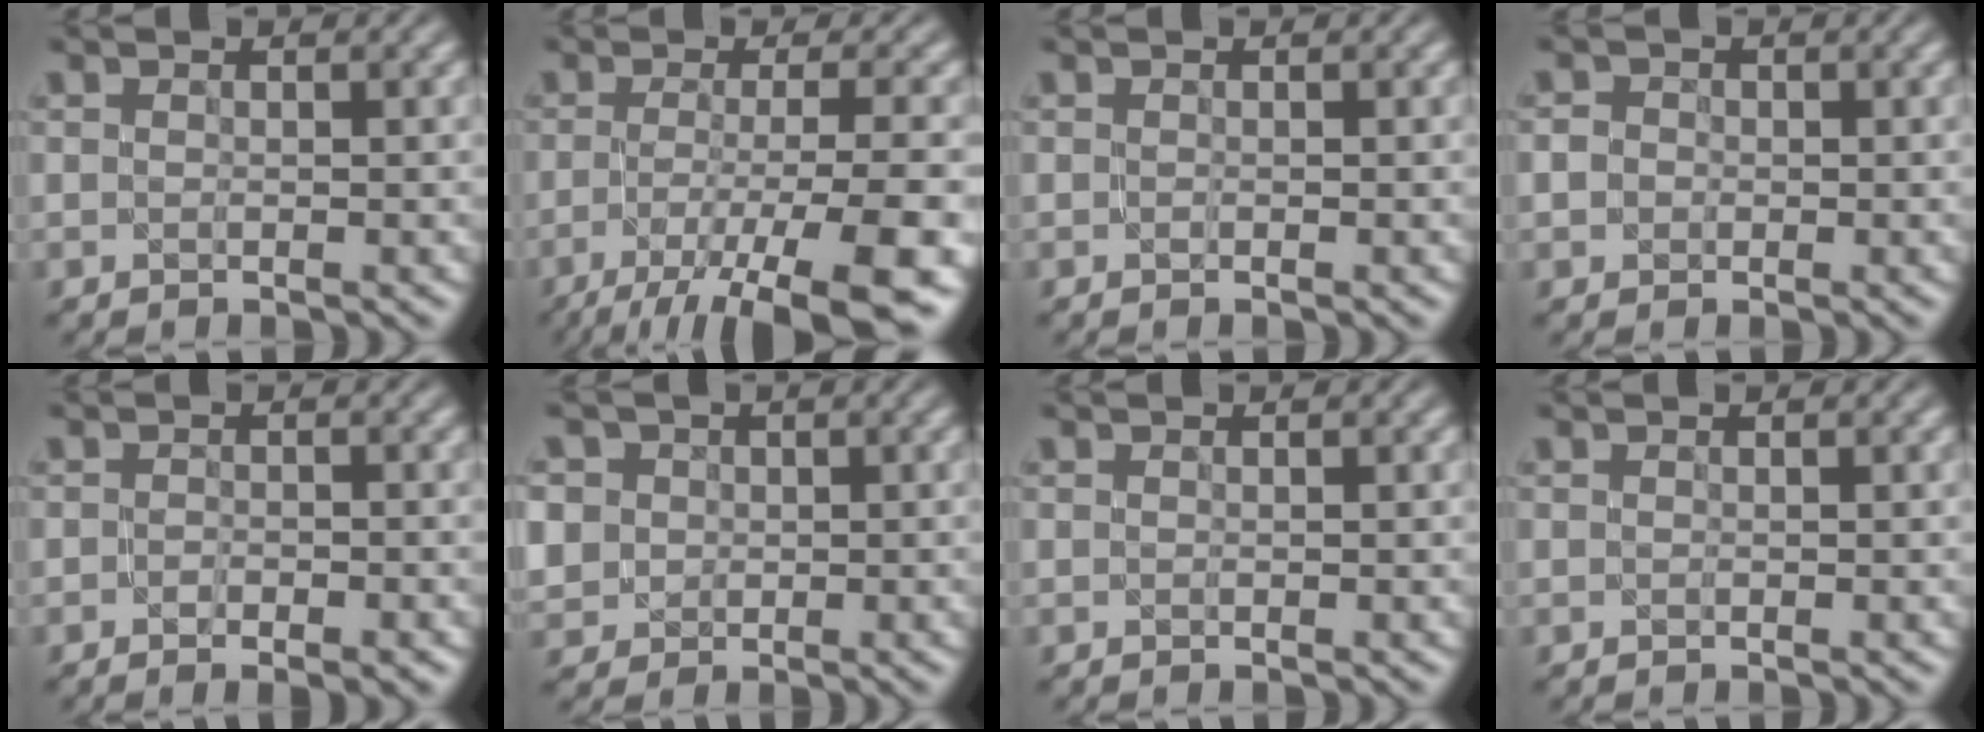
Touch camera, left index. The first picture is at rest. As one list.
[{"total": 10.5, "force": [-5.4, 2.4, 8.7], "torque": [-0.132, -0.018, -0.087]}, {"total": 0.0}, {"total": 1.7, "force": [0.2, 1.6, 0.7], "torque": [-0.004, 0.007, -0.004]}, {"total": 2.1, "force": [-1.1, 0.9, 1.6], "torque": [-0.018, -0.002, -0.014]}, {"total": 5.1, "force": [1.4, 4.5, 1.9], "torque": [-0.053, 0.019, 0.018]}, {"total": 0.0}, {"total": 0.0}]